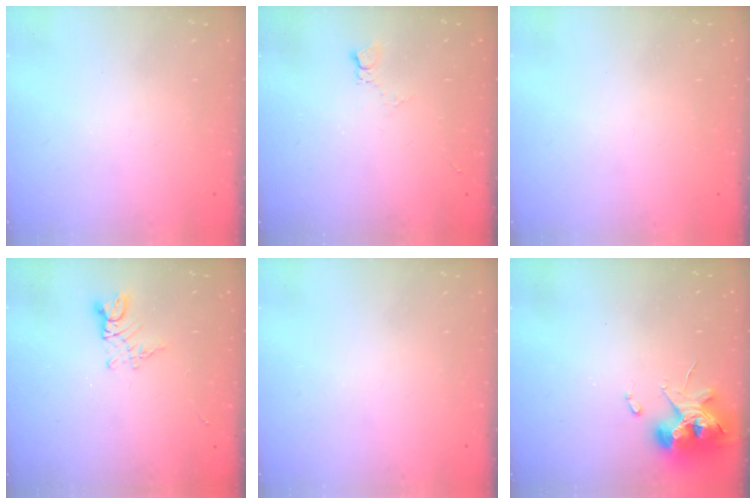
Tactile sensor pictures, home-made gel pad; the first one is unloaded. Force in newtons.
{"total": 2.5, "press": 2.5, "slide": 0.4}
{"total": 0.0}
{"total": 3.6, "press": 3.6, "slide": 0.4}
{"total": 0.0}
{"total": 11.7, "press": 11.5, "slide": 1.7}